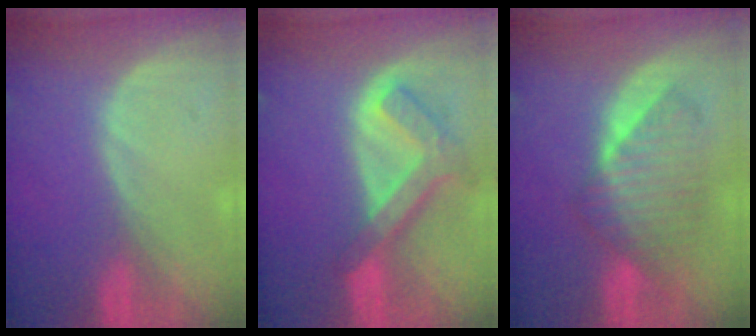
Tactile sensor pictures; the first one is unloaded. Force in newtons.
{"total": 7.6, "press": 6.4, "slide": 4.0}
{"total": 7.6, "press": 7.5, "slide": 0.7}